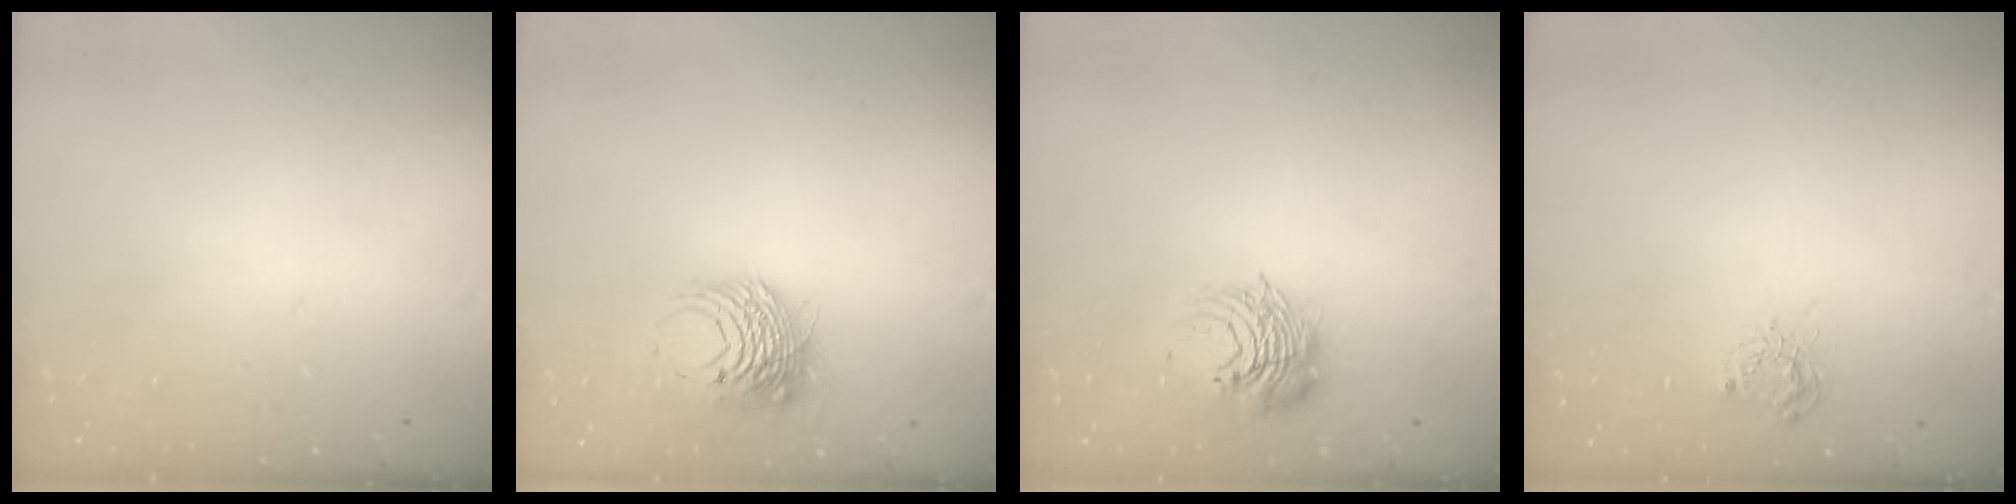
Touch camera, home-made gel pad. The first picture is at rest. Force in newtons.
{"total": 8.4, "press": 8.4, "slide": 0.3}
{"total": 9.9, "press": 9.8, "slide": 0.8}
{"total": 5.5, "press": 5.5, "slide": 0.4}